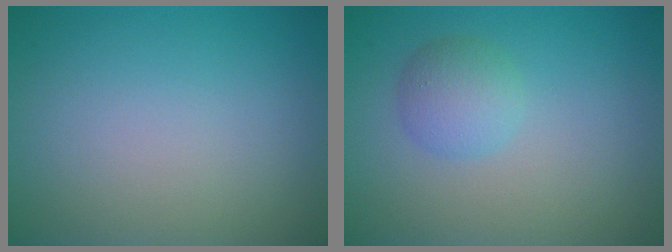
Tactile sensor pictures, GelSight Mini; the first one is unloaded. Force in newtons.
{"total": 2.5, "press": 2.5, "slide": 0.1}